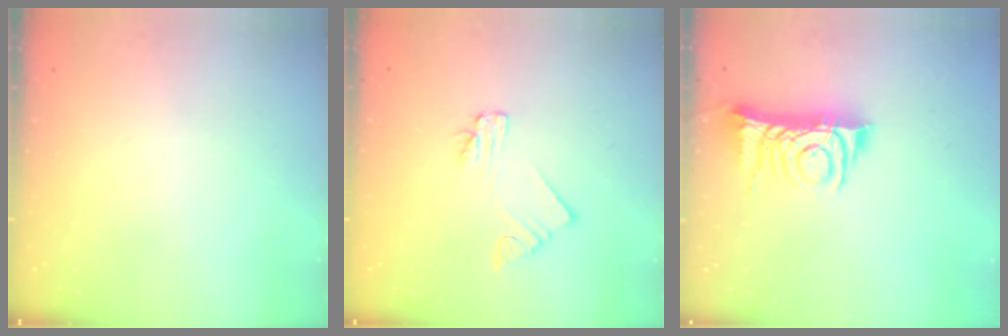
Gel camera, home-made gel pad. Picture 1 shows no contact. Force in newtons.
{"total": 2.0, "press": 2.0, "slide": 0.1}
{"total": 8.8, "press": 8.8, "slide": 0.6}